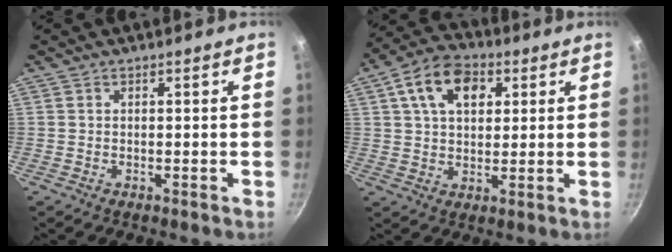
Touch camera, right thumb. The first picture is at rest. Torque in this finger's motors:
{"motor_torque": [-0.29, 2.03, 1.02, 0.30, 0.35]}